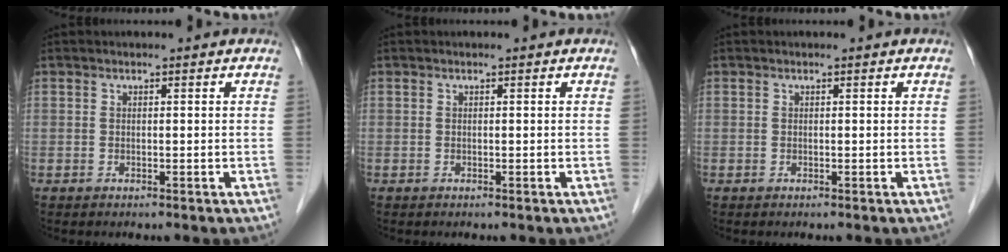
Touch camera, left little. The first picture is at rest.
{"total": 0.0}
{"total": 0.0}